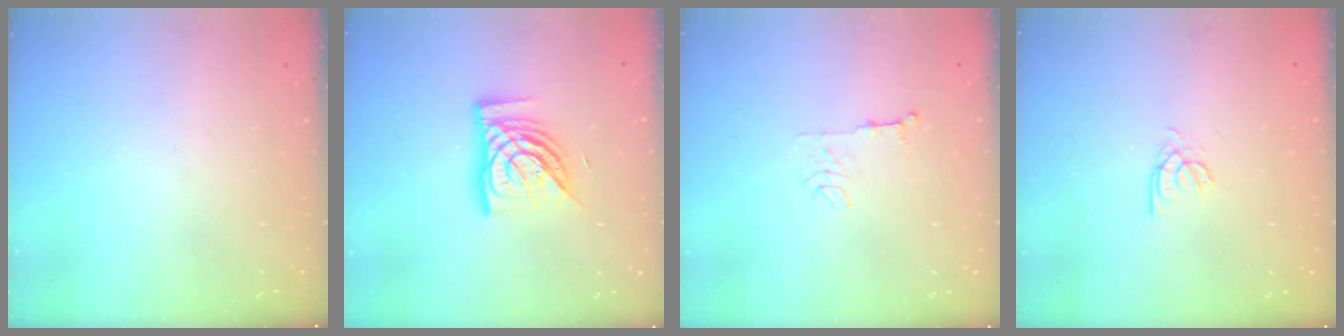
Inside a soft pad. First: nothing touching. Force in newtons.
{"total": 13.8, "press": 13.7, "slide": 1.3}
{"total": 5.8, "press": 5.8, "slide": 0.5}
{"total": 2.6, "press": 2.6, "slide": 0.2}